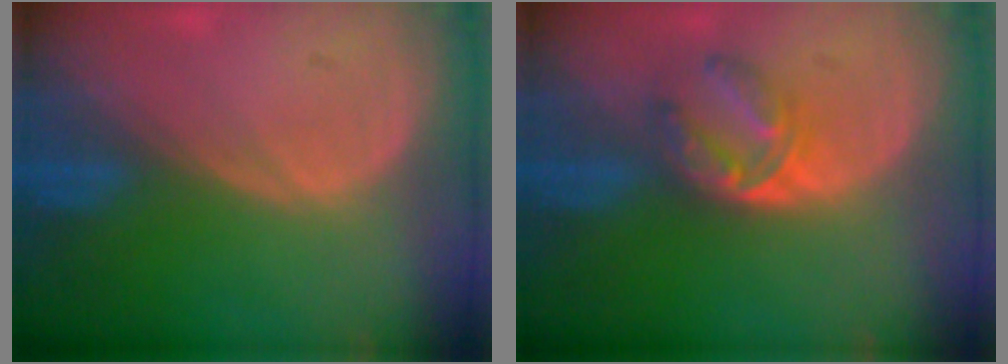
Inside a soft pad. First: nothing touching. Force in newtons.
{"total": 5.4, "press": 5.2, "slide": 1.4}